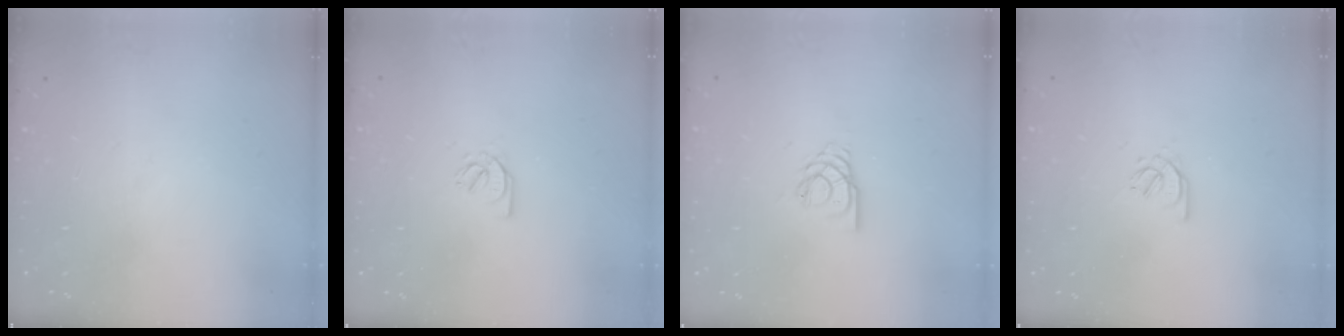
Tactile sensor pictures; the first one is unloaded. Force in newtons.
{"total": 2.6, "press": 2.6, "slide": 0.4}
{"total": 2.9, "press": 2.8, "slide": 0.4}
{"total": 2.4, "press": 2.4, "slide": 0.6}